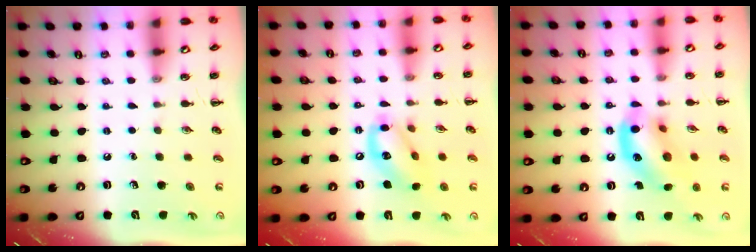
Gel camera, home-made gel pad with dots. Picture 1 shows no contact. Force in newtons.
{"total": 13.5, "press": 13.2, "slide": 2.9}
{"total": 13.9, "press": 13.7, "slide": 2.5}